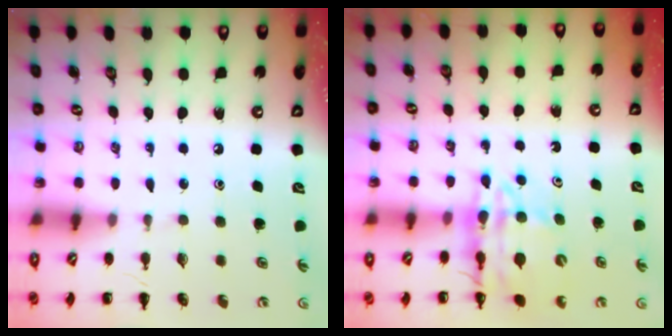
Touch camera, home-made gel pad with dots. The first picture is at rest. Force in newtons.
{"total": 13.5, "press": 13.1, "slide": 3.4}